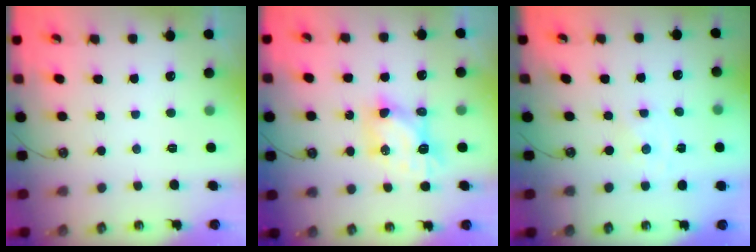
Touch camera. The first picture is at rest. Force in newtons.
{"total": 6.8, "press": 6.8, "slide": 0.1}
{"total": 0.0}